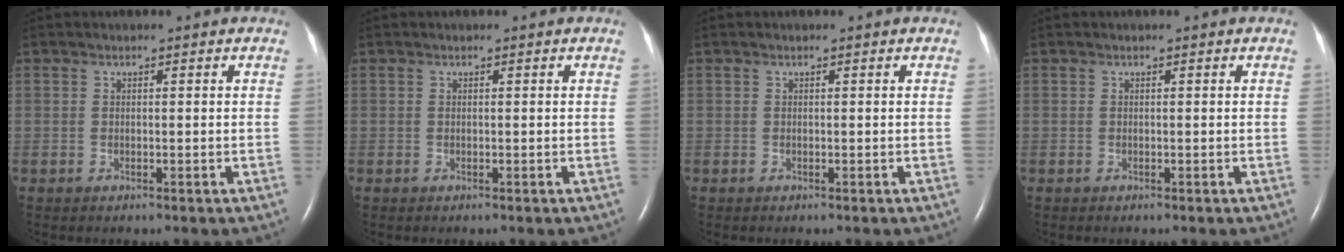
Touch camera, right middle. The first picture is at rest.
{"total": 0.0}
{"total": 0.0}
{"total": 0.0}